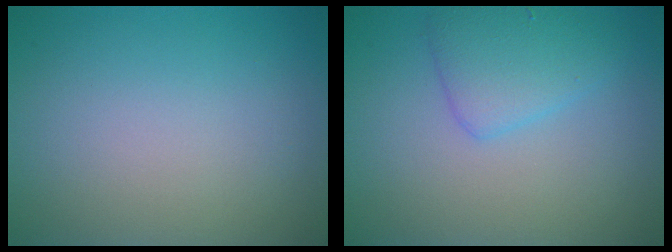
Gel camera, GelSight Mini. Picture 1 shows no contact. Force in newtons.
{"total": 3.1, "press": 3.1, "slide": 0.1}